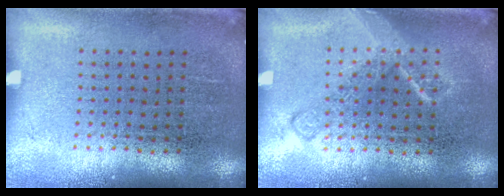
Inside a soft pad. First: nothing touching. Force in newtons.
{"total": 2.2, "press": 2.2, "slide": 0.3}